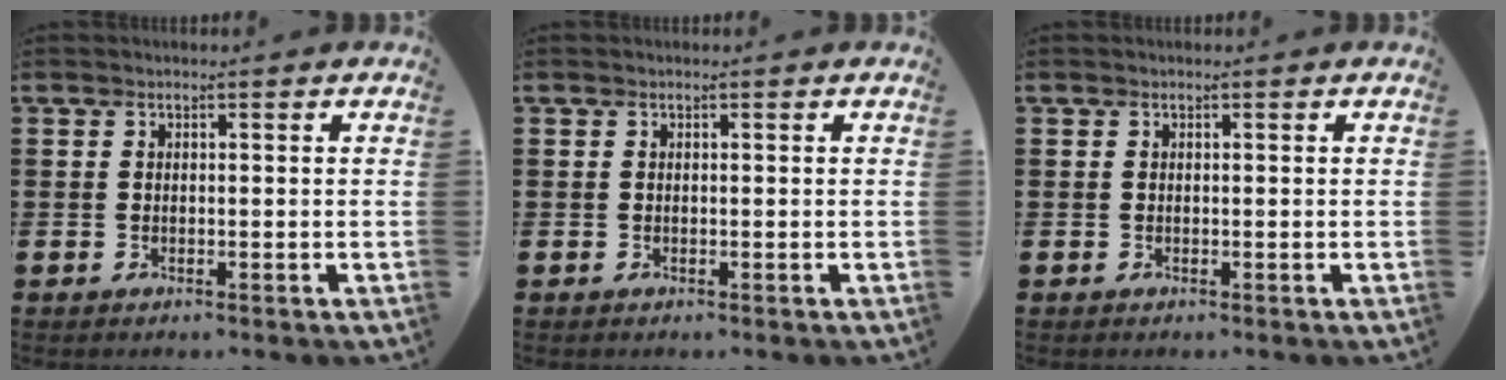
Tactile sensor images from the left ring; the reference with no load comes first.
{"total": 0.0}
{"total": 0.0}